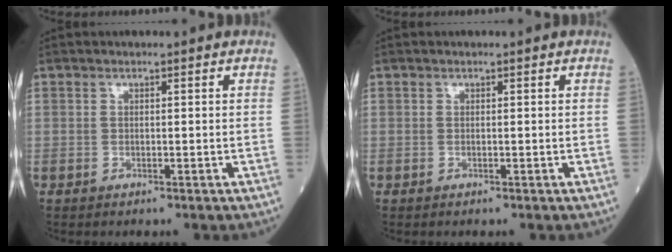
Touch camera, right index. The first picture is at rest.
{"total": 0.0}